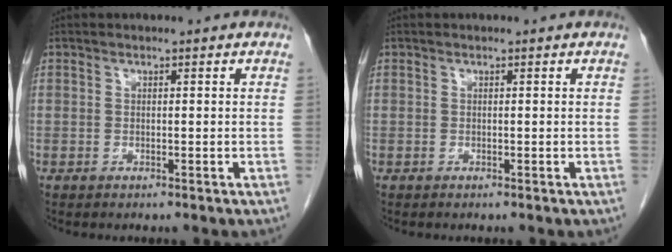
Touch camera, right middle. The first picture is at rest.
{"total": 0.0}